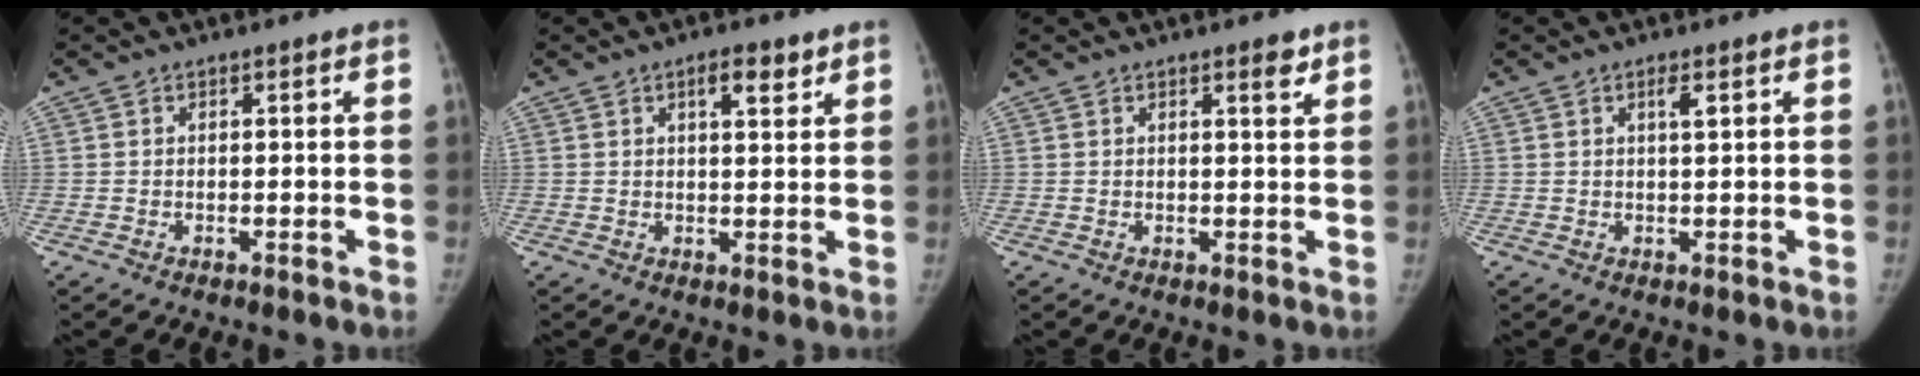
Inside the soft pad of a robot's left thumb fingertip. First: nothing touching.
{"total": 4.4, "force": [2.6, 1.6, 3.2], "torque": [-0.036, -0.014, 0.039]}
{"total": 2.2, "force": [1.5, 0.5, 1.5], "torque": [-0.015, -0.010, 0.021]}
{"total": 2.0, "force": [0.9, 0.4, 1.7], "torque": [-0.027, -0.002, 0.016]}